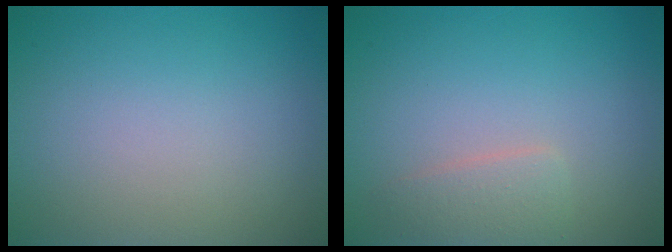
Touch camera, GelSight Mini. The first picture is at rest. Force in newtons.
{"total": 1.8, "press": 1.8, "slide": 0.0}